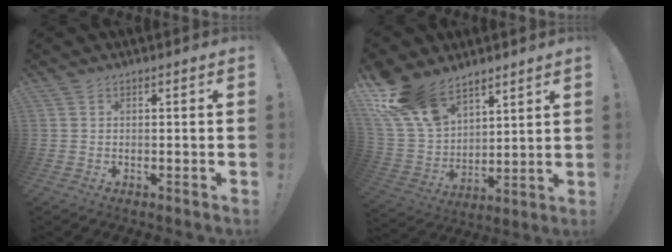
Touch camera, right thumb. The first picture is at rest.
{"total": 17.7, "force": [12.2, 9.9, 8.0], "torque": [-0.168, -0.074, 0.234]}